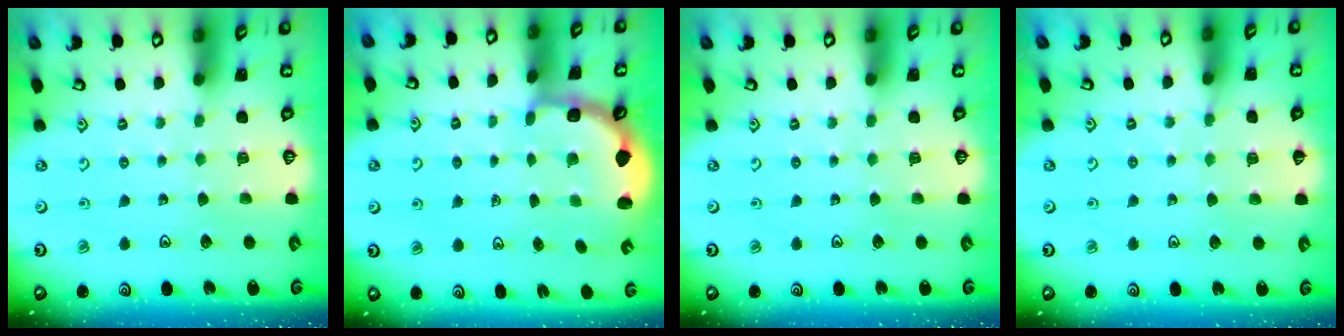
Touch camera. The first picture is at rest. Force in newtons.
{"total": 3.0, "press": 2.0, "slide": 2.2}
{"total": 0.0}
{"total": 4.7, "press": 4.6, "slide": 0.7}